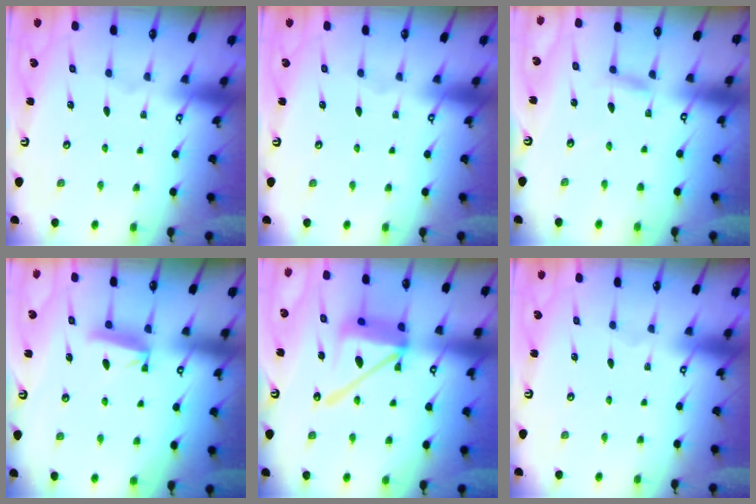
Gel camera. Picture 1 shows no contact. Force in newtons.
{"total": 0.0}
{"total": 2.5, "press": 2.4, "slide": 0.3}
{"total": 8.0, "press": 8.0, "slide": 0.7}
{"total": 16.5, "press": 16.4, "slide": 1.9}
{"total": 0.0}